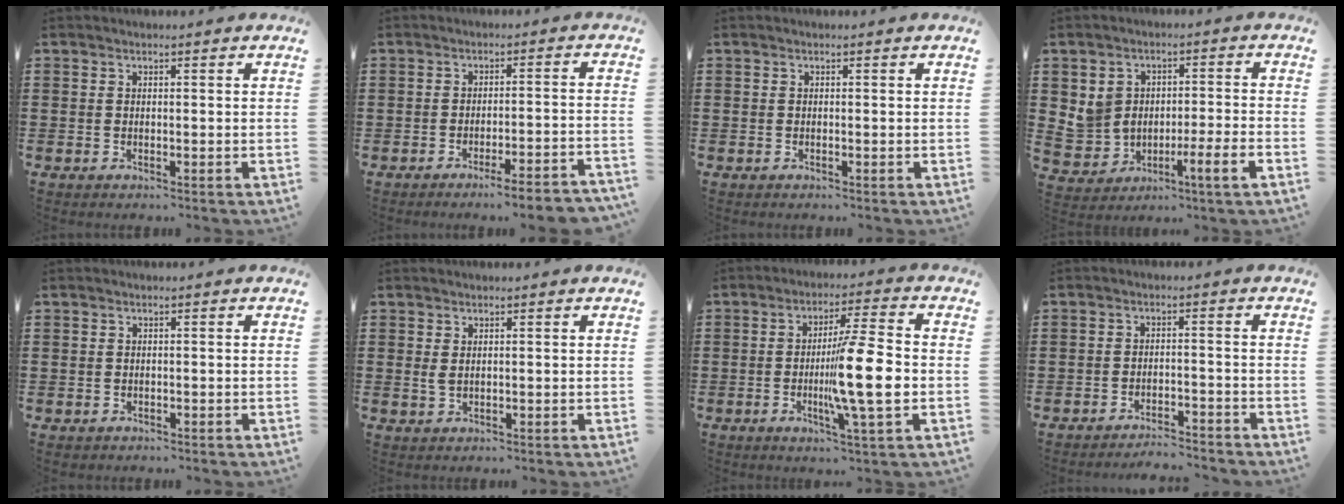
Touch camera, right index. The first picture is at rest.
{"total": 4.0, "force": [-3.5, -0.2, 1.8], "torque": [-0.030, -0.010, -0.067]}
{"total": 0.0}
{"total": 4.9, "force": [-1.2, 3.3, 3.3], "torque": [-0.079, 0.007, -0.024]}
{"total": 0.6, "force": [-0.4, 0.5, 0.0], "torque": [-0.002, 0.002, -0.009]}
{"total": 1.3, "force": [0.5, 0.5, 1.1], "torque": [-0.024, 0.002, 0.009]}
{"total": 11.3, "force": [-1.8, 0.7, 11.2], "torque": [-0.185, -0.016, -0.040]}
{"total": 3.1, "force": [-3.1, -0.1, 0.3], "torque": [-0.011, -0.002, -0.064]}